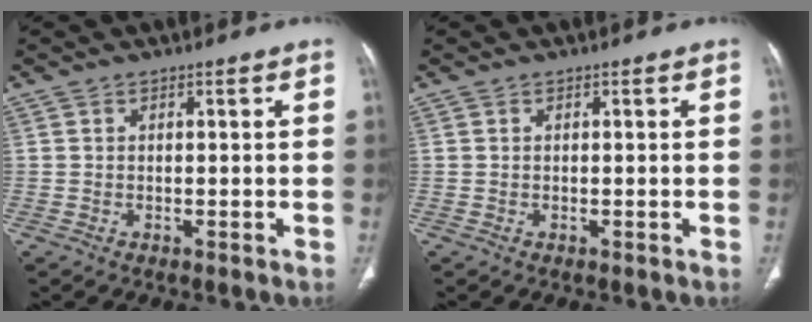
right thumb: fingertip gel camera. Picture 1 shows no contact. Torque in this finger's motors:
{"motor_torque": [-0.25, -0.01, -0.07, 0.14, 0.01]}